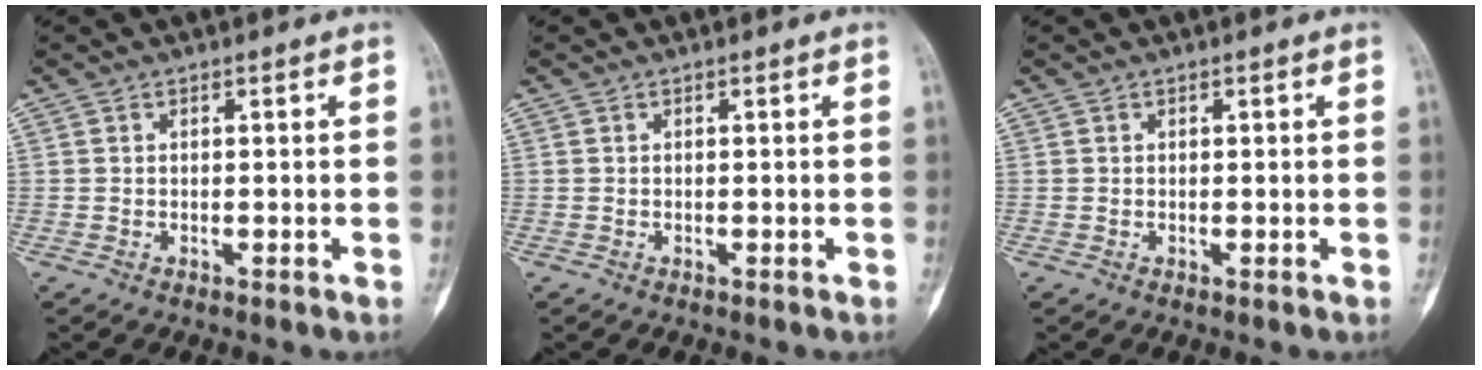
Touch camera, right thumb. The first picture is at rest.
{"total": 0.0}
{"total": 0.0}